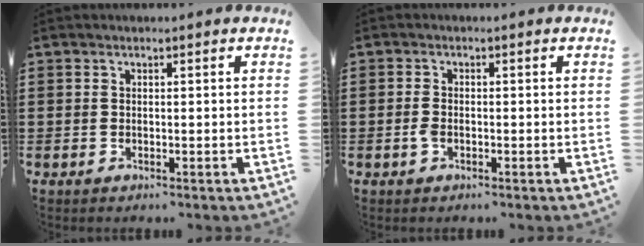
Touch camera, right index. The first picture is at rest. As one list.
[{"total": 1.8, "force": [-0.6, 0.9, 1.4], "torque": [-0.041, -0.005, -0.017]}]